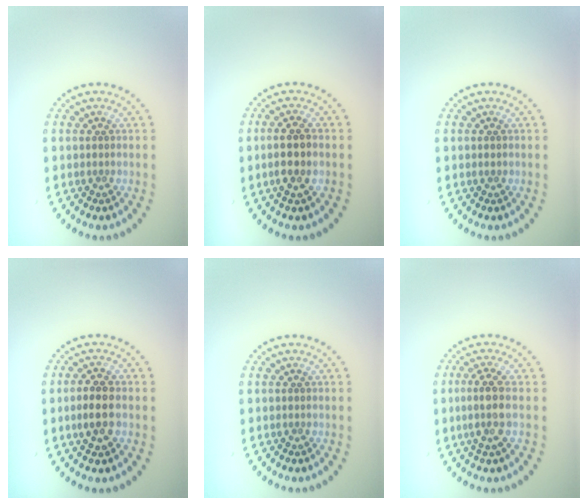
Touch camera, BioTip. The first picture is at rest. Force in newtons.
{"total": 2.8, "press": 2.7, "slide": 0.7}
{"total": 0.6, "press": 0.6, "slide": 0.0}
{"total": 2.9, "press": 2.9, "slide": 0.4}
{"total": 0.0}
{"total": 2.5, "press": 2.1, "slide": 1.4}